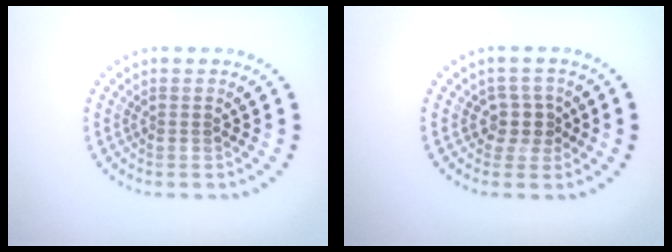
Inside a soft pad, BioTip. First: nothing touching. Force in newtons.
{"total": 2.3, "press": 1.9, "slide": 1.3}